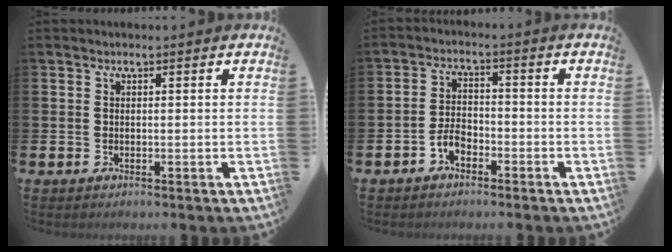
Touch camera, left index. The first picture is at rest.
{"total": 2.9, "force": [-2.0, 1.6, 1.4], "torque": [-0.029, 0.008, -0.041]}